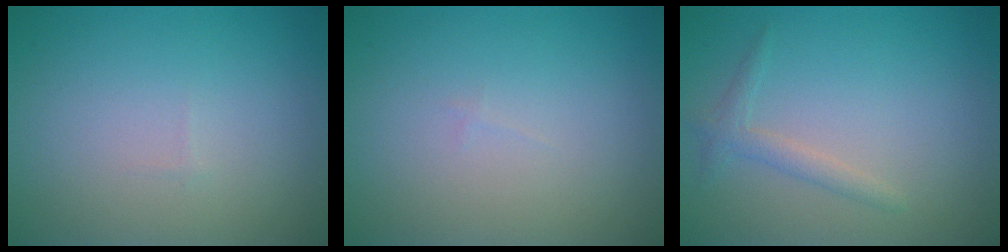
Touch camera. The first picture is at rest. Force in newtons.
{"total": 0.0}
{"total": 1.5, "press": 1.5, "slide": 0.0}